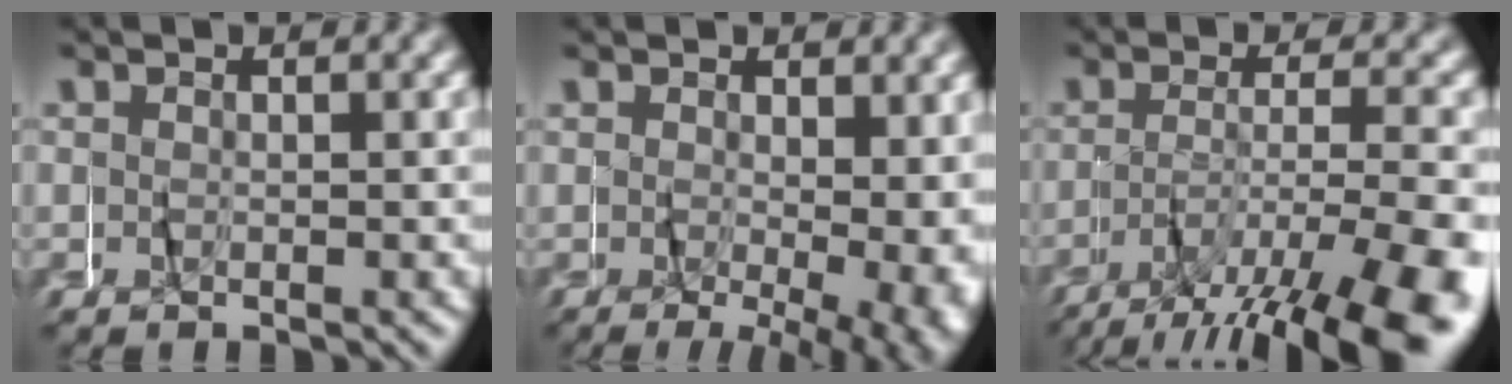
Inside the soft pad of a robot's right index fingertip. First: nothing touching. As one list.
[{"total": 6.0, "force": [-0.6, 2.0, 5.6], "torque": [-0.078, -0.015, 0.000]}, {"total": 8.7, "force": [-5.4, 1.3, 6.7], "torque": [-0.100, -0.020, -0.079]}]